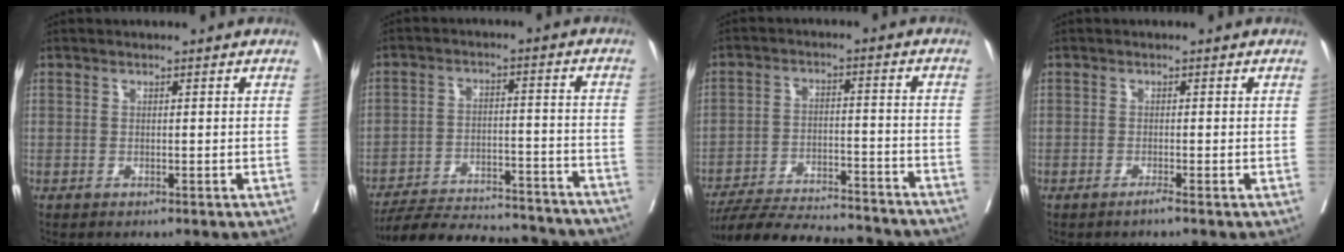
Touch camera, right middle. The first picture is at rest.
{"total": 24.4, "force": [-22.5, 4.3, 8.5], "torque": [-0.117, -0.017, -0.305]}
{"total": 21.6, "force": [-19.7, 3.0, 8.2], "torque": [-0.128, -0.021, -0.279]}
{"total": 0.9, "force": [-0.7, -0.3, 0.5], "torque": [-0.006, 0.001, -0.014]}